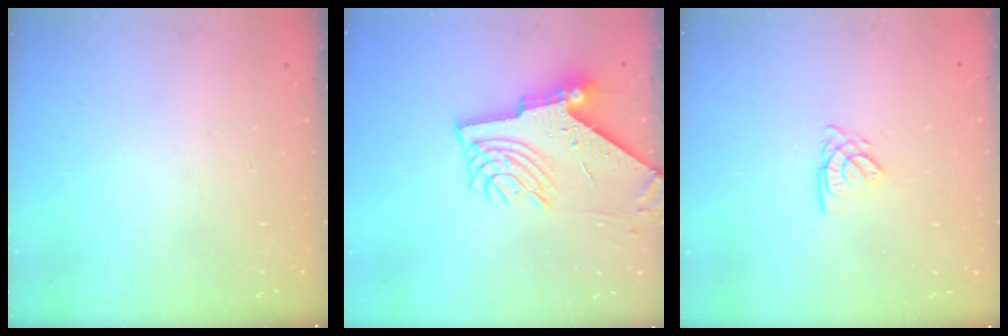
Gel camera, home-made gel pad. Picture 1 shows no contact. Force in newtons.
{"total": 9.7, "press": 9.7, "slide": 1.0}
{"total": 2.7, "press": 2.7, "slide": 0.3}